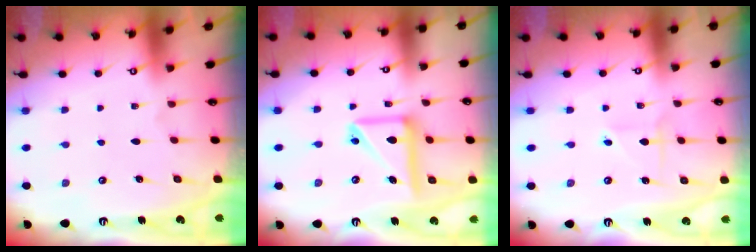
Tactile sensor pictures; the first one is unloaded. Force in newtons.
{"total": 13.8, "press": 13.6, "slide": 2.1}
{"total": 2.9, "press": 2.9, "slide": 0.2}